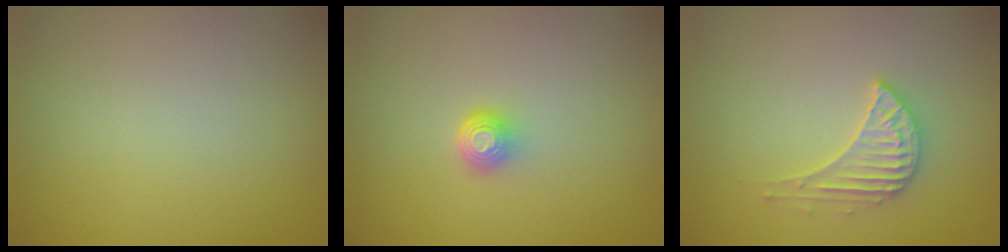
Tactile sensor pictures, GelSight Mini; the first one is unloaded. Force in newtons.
{"total": 1.6, "press": 1.2, "slide": 1.1}
{"total": 3.0, "press": 2.9, "slide": 0.4}